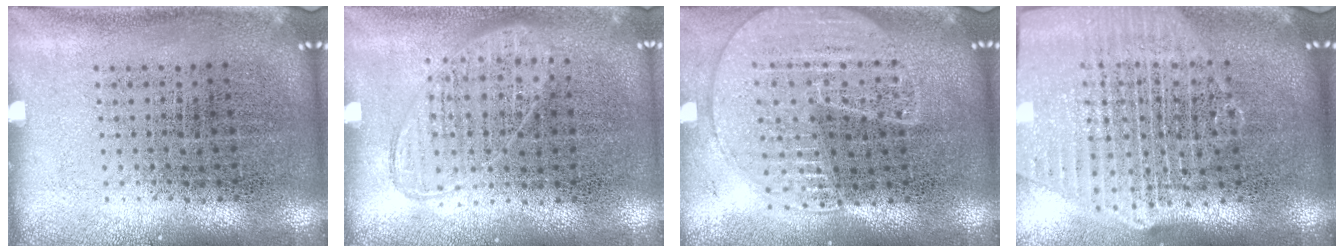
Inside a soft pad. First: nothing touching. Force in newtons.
{"total": 1.0, "press": 0.9, "slide": 0.4}
{"total": 1.8, "press": 1.7, "slide": 0.6}
{"total": 2.8, "press": 2.3, "slide": 1.5}